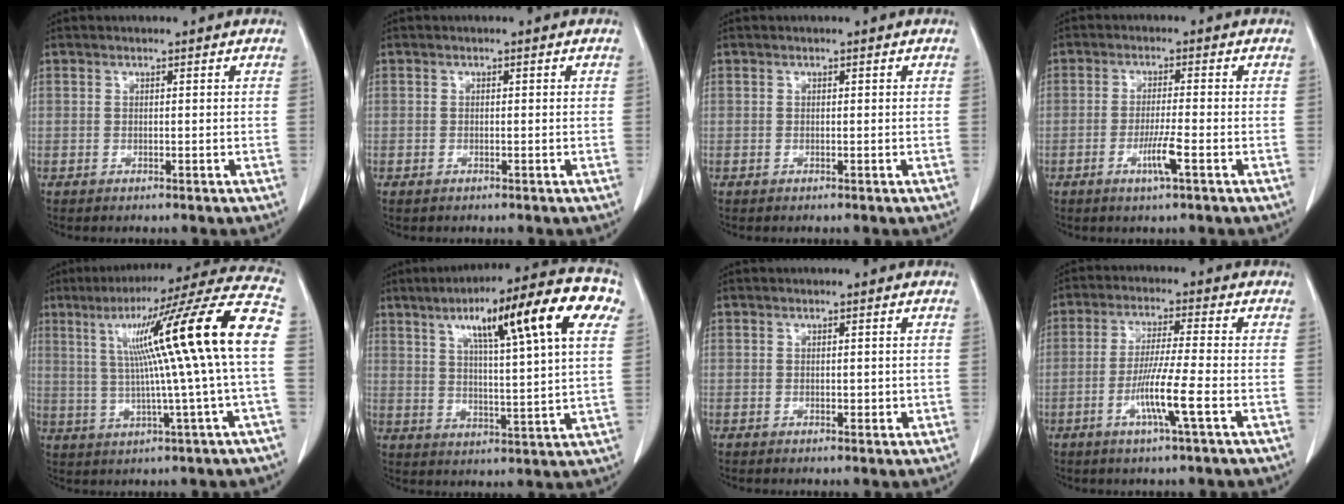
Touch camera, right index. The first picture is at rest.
{"total": 0.6, "force": [-0.5, 0.4, 0.3], "torque": [-0.006, 0.001, -0.006]}
{"total": 0.0}
{"total": 4.2, "force": [-1.9, -0.3, 3.8], "torque": [-0.073, -0.009, -0.036]}
{"total": 20.2, "force": [2.8, -1.4, 20.0], "torque": [-0.292, 0.033, 0.034]}
{"total": 19.8, "force": [8.2, 1.7, 17.9], "torque": [-0.263, 0.031, 0.116]}
{"total": 1.1, "force": [-0.1, 0.7, 0.8], "torque": [-0.009, 0.000, 0.001]}
{"total": 7.6, "force": [-2.7, -0.7, 7.1], "torque": [-0.134, -0.011, -0.054]}